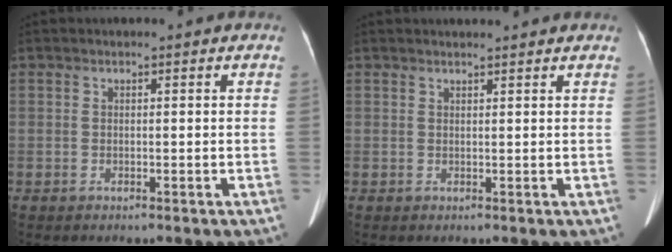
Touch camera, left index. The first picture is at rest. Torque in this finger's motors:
{"motor_torque": [-0.17, -0.19, 0.04, 0.01]}